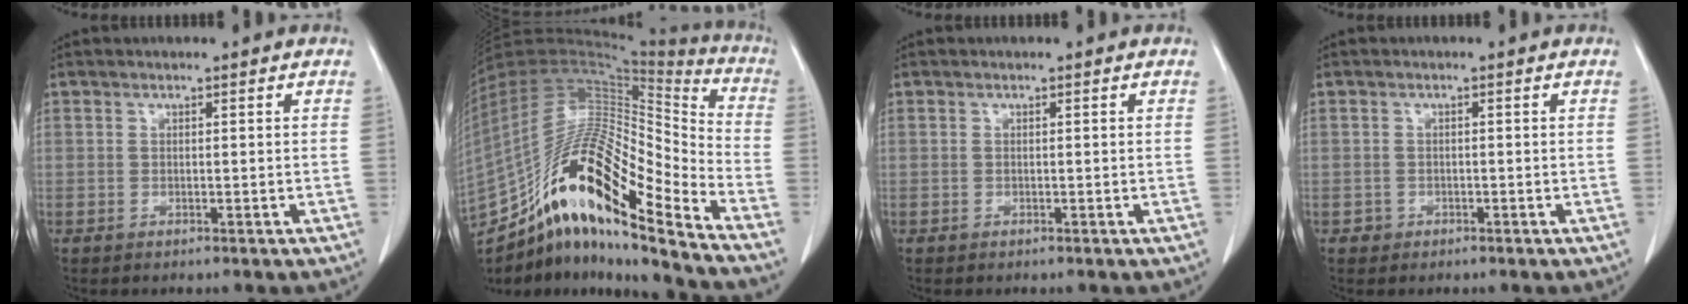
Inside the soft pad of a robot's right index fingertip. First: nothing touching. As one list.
[{"total": 26.4, "force": [-15.7, 5.2, 20.6], "torque": [-0.400, 0.002, -0.281]}, {"total": 0.0}, {"total": 1.0, "force": [-0.5, 0.9, 0.0], "torque": [-0.005, 0.003, -0.008]}]